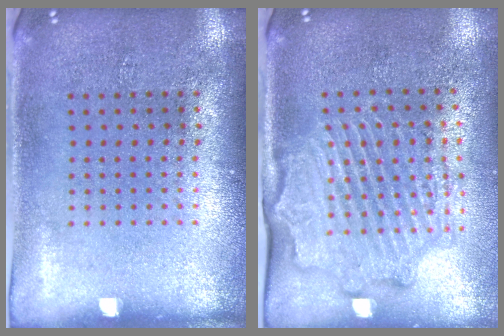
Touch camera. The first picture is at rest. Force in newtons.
{"total": 2.2, "press": 2.2, "slide": 0.2}